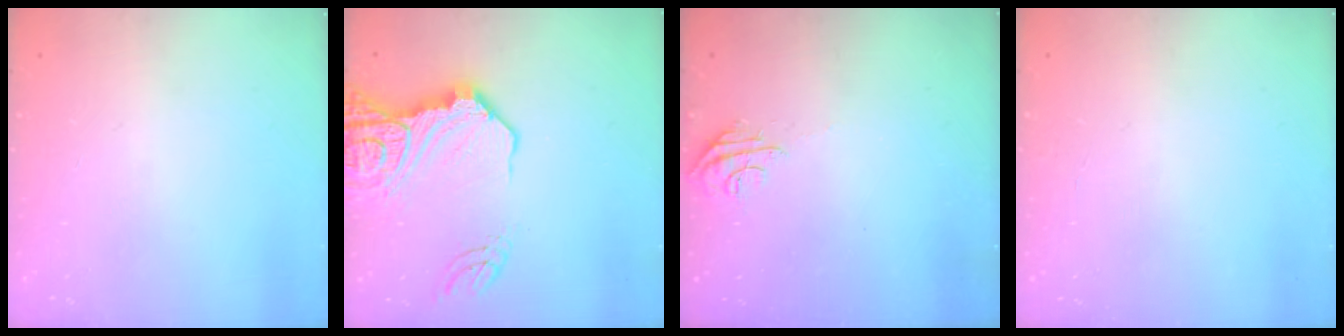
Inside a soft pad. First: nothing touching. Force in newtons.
{"total": 19.4, "press": 19.2, "slide": 2.3}
{"total": 4.9, "press": 4.9, "slide": 0.7}
{"total": 1.8, "press": 1.8, "slide": 0.1}